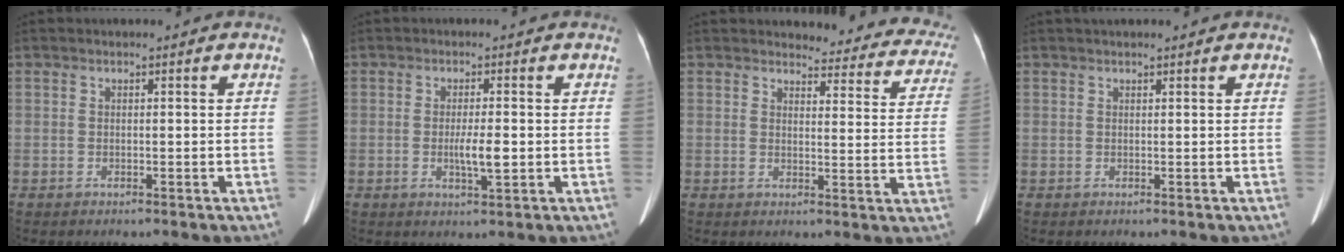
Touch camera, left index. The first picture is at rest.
{"total": 3.5, "force": [-0.4, 0.5, 3.4], "torque": [-0.062, -0.004, -0.006]}
{"total": 15.1, "force": [14.3, 3.9, 2.9], "torque": [0.012, -0.060, 0.122]}
{"total": 2.8, "force": [2.5, 0.5, 1.4], "torque": [-0.014, 0.032, 0.034]}